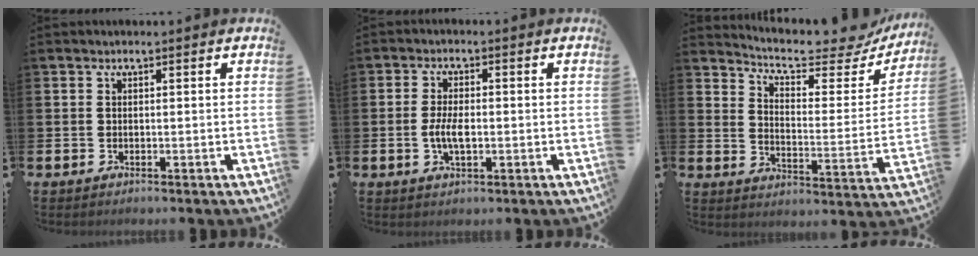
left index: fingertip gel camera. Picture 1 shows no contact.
{"total": 3.9, "force": [-0.5, 1.7, 3.5], "torque": [-0.061, -0.003, -0.014]}
{"total": 7.6, "force": [6.9, 1.8, 2.6], "torque": [-0.061, -0.058, 0.113]}